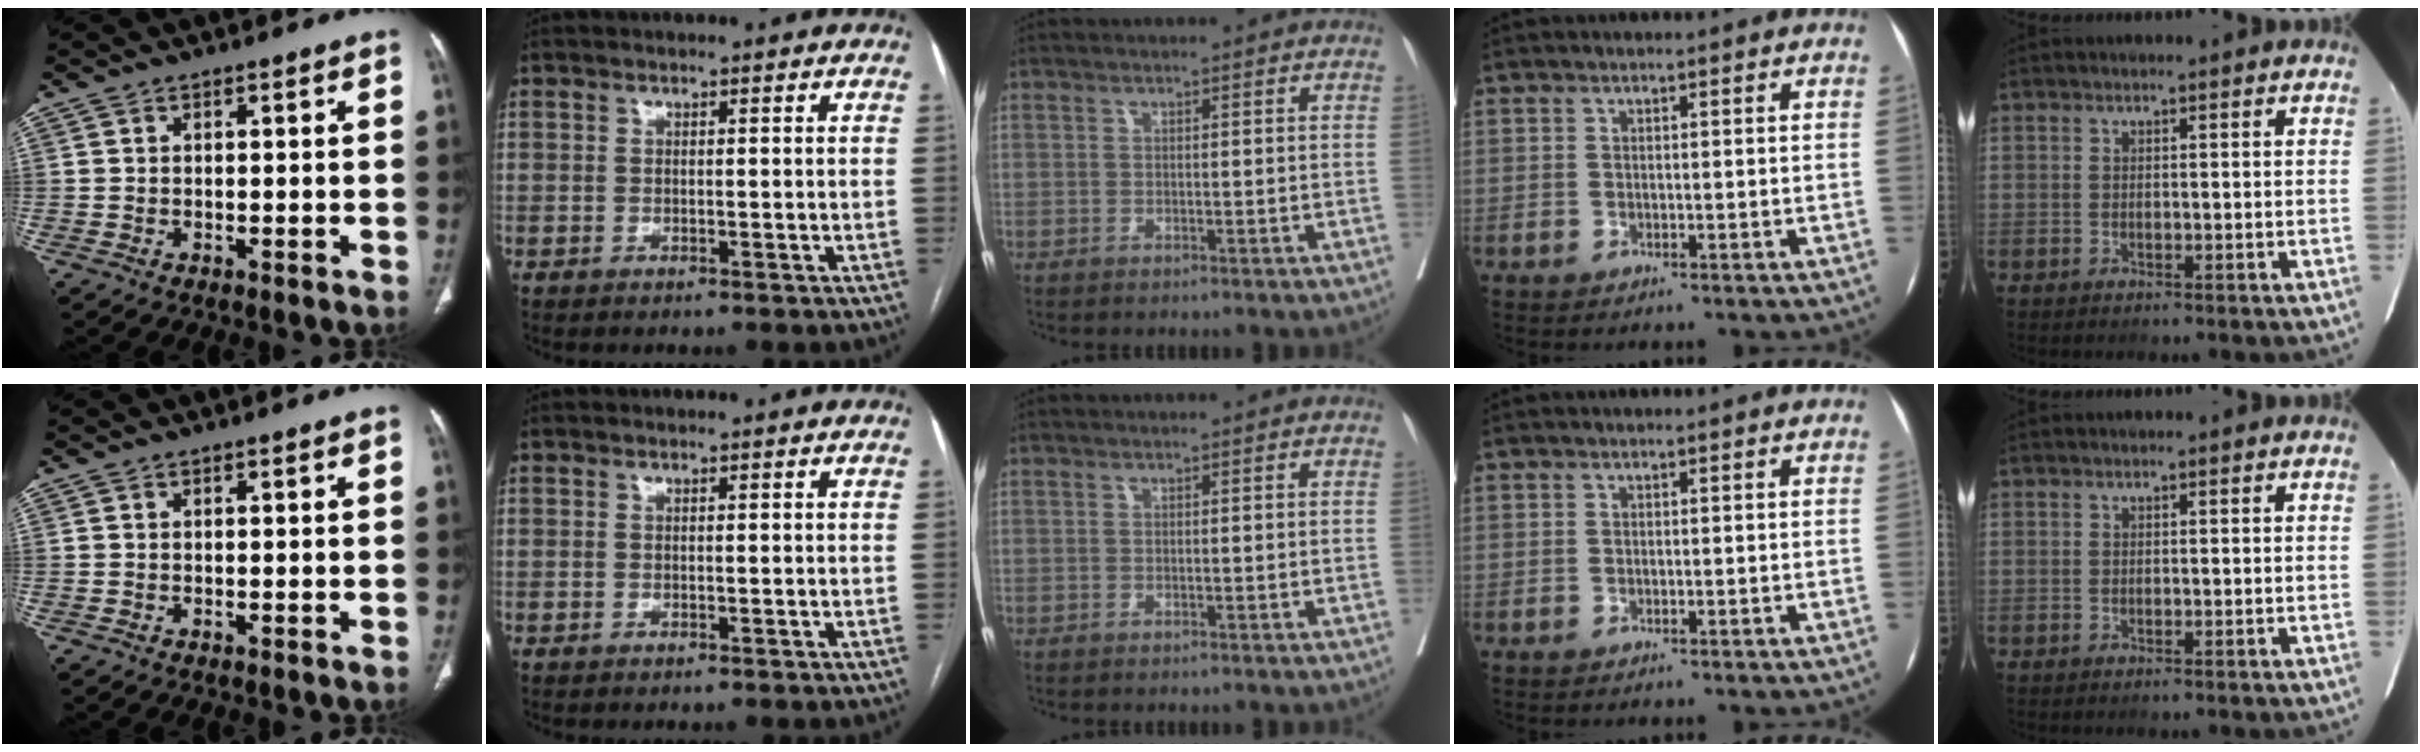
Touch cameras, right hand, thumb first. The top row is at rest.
{}